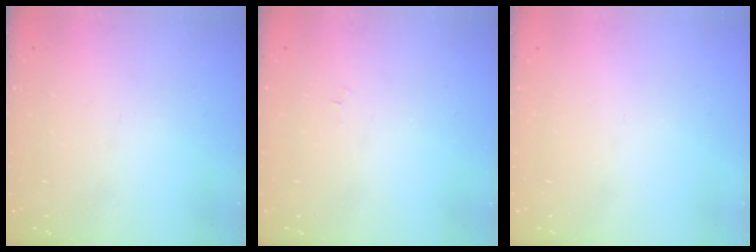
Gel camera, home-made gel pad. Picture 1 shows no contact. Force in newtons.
{"total": 3.1, "press": 3.1, "slide": 0.5}
{"total": 1.7, "press": 1.6, "slide": 0.1}